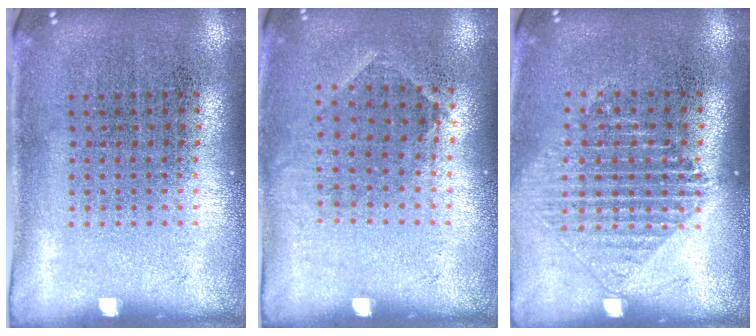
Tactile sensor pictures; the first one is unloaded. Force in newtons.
{"total": 0.9, "press": 0.6, "slide": 0.6}
{"total": 1.2, "press": 1.1, "slide": 0.5}